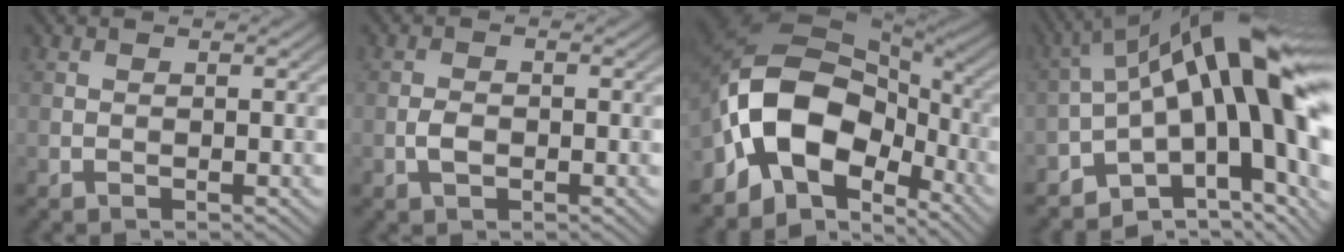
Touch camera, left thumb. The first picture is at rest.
{"total": 2.0, "force": [-0.7, 1.2, 1.4], "torque": [-0.028, 0.001, -0.015]}
{"total": 14.5, "force": [-5.0, 8.5, 10.6], "torque": [-0.196, 0.001, -0.114]}
{"total": 17.8, "force": [-0.3, 7.3, 16.2], "torque": [-0.229, 0.013, -0.004]}